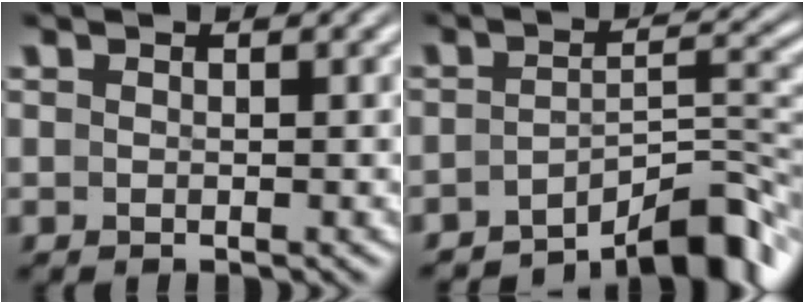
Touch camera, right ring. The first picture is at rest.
{"total": 9.6, "force": [-6.7, 3.5, 5.9], "torque": [-0.063, -0.025, -0.089]}